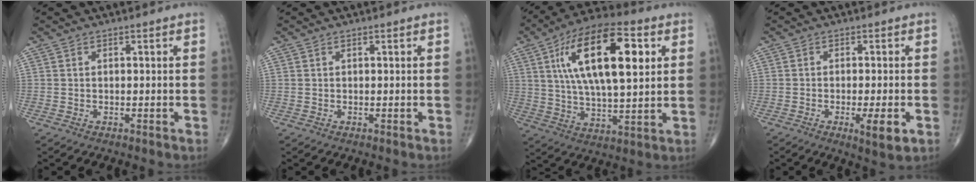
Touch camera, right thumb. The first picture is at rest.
{"total": 0.0}
{"total": 21.3, "force": [6.2, 8.5, 18.5], "torque": [-0.312, -0.002, 0.099]}
{"total": 5.4, "force": [-1.9, 1.0, 4.9], "torque": [-0.076, -0.012, -0.028]}